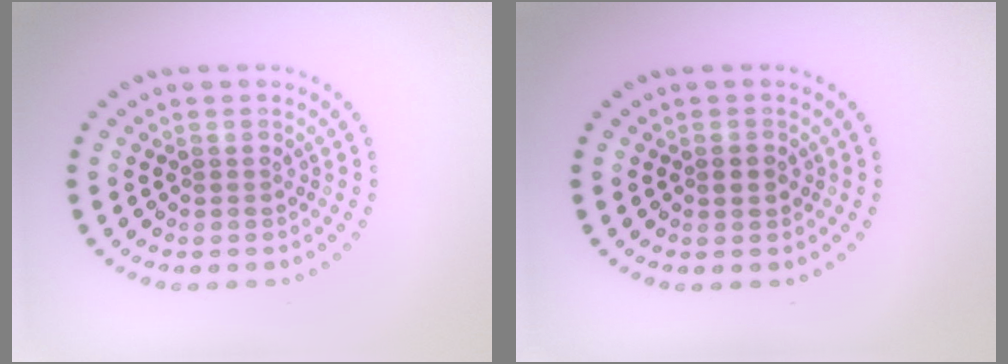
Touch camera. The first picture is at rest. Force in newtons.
{"total": 1.2, "press": 1.2, "slide": 0.2}